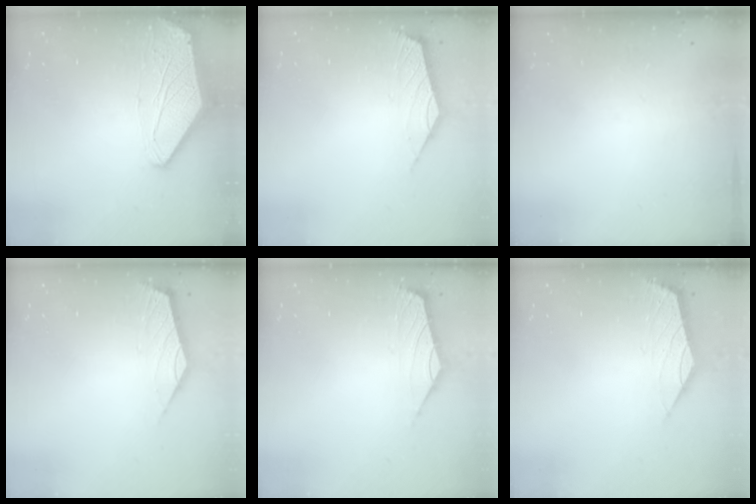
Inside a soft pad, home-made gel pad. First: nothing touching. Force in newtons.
{"total": 2.6, "press": 2.5, "slide": 0.6}
{"total": 0.0}
{"total": 2.6, "press": 2.5, "slide": 0.7}
{"total": 1.8, "press": 1.7, "slide": 0.6}
{"total": 1.6, "press": 1.6, "slide": 0.2}